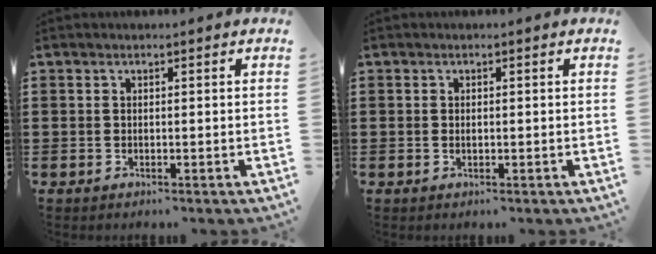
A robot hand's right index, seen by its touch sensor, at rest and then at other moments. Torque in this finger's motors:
{"motor_torque": [0.00, 2.13, -0.05, -0.01]}